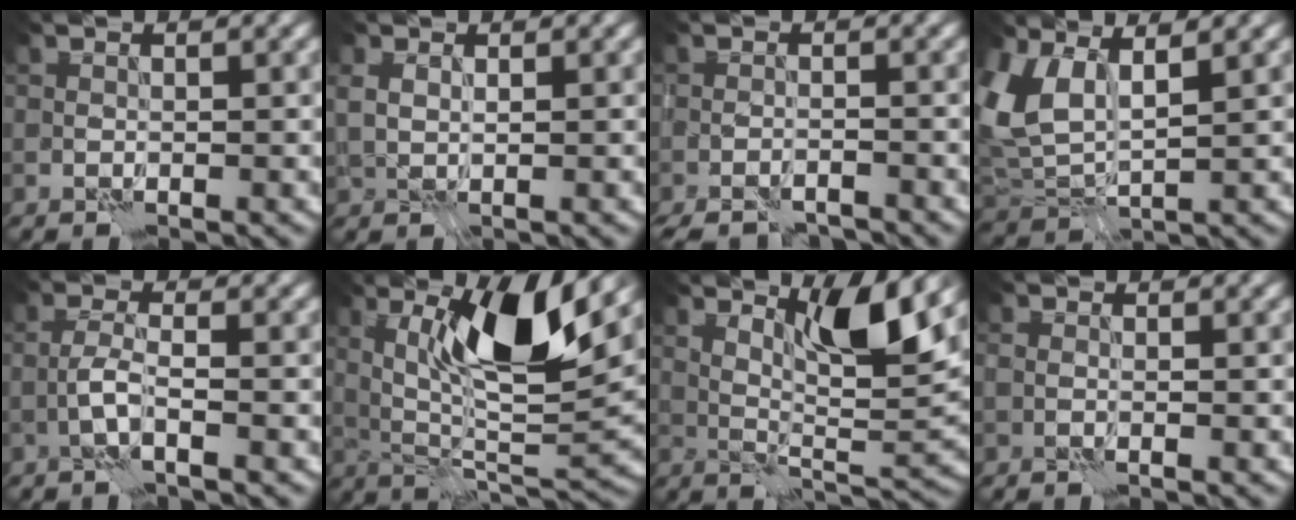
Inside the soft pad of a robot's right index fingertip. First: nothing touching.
{"total": 1.2, "force": [1.2, 0.2, 0.1], "torque": [-0.007, -0.002, 0.029]}
{"total": 3.8, "force": [-3.5, 0.7, 1.4], "torque": [-0.022, -0.003, -0.052]}
{"total": 5.5, "force": [3.2, 2.5, 3.6], "torque": [-0.097, -0.006, 0.063]}
{"total": 1.3, "force": [-0.5, -0.5, 1.2], "torque": [-0.028, 0.006, -0.013]}
{"total": 9.3, "force": [4.1, 1.4, 8.3], "torque": [-0.139, -0.012, 0.080]}
{"total": 5.9, "force": [3.7, 0.5, 4.5], "torque": [-0.079, -0.009, 0.069]}
{"total": 0.7, "force": [0.3, -0.5, -0.4], "torque": [0.004, -0.001, 0.007]}